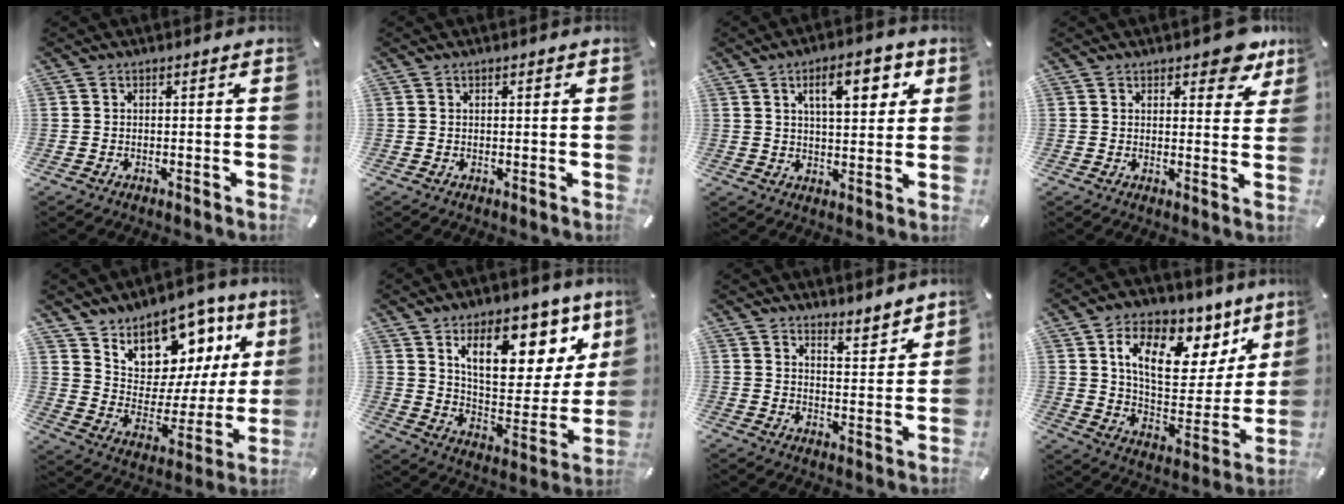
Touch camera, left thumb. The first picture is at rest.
{"total": 0.5, "force": [0.3, 0.2, 0.4], "torque": [-0.007, 0.001, 0.004]}
{"total": 10.7, "force": [4.8, 4.5, 8.5], "torque": [-0.125, -0.006, 0.074]}
{"total": 8.0, "force": [5.7, 3.8, 4.1], "torque": [-0.029, -0.039, 0.096]}
{"total": 12.8, "force": [10.4, 7.1, 2.7], "torque": [-0.044, -0.112, 0.181]}
{"total": 20.1, "force": [11.4, 10.3, 13.0], "torque": [-0.183, -0.067, 0.187]}
{"total": 5.1, "force": [5.0, 1.3, 0.2], "torque": [0.009, -0.048, 0.087]}
{"total": 18.7, "force": [10.0, 10.3, 12.0], "torque": [-0.190, -0.052, 0.169]}